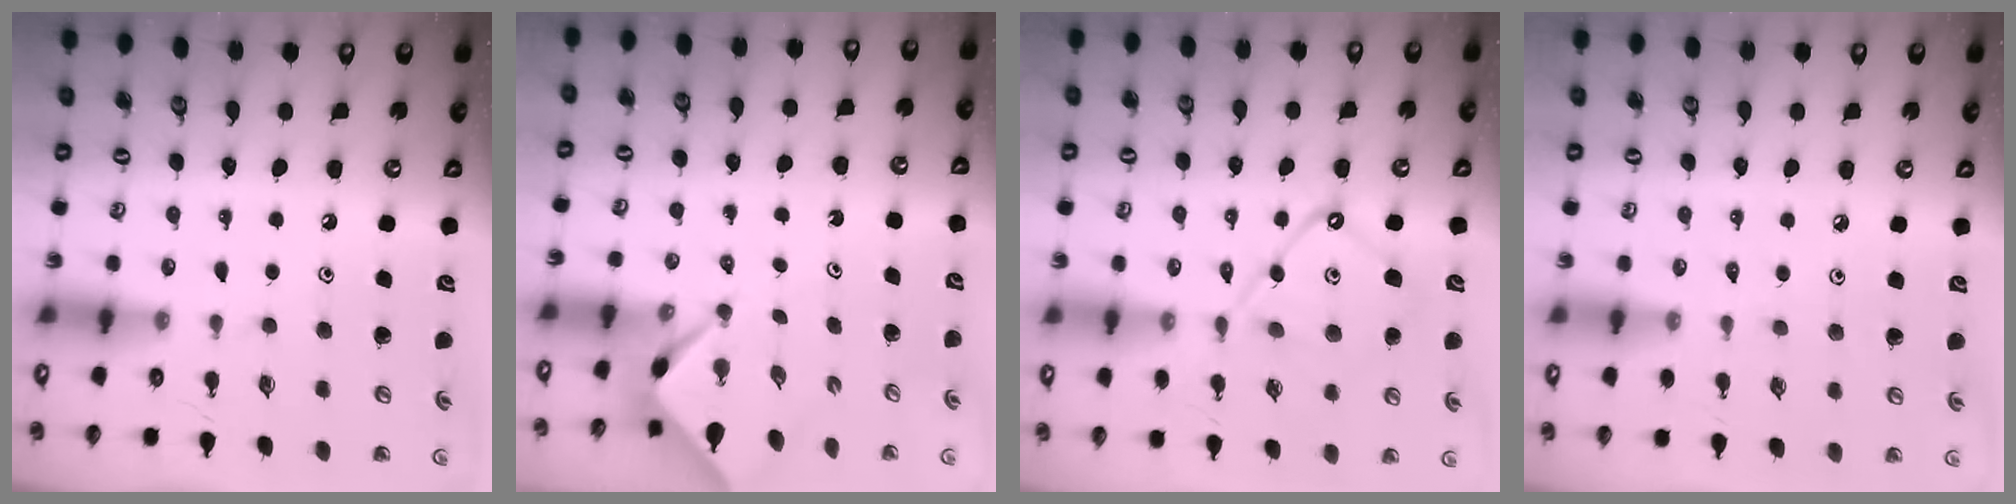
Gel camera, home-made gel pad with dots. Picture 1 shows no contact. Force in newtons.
{"total": 2.3, "press": 2.3, "slide": 0.3}
{"total": 12.5, "press": 12.5, "slide": 1.1}
{"total": 2.8, "press": 2.7, "slide": 0.6}